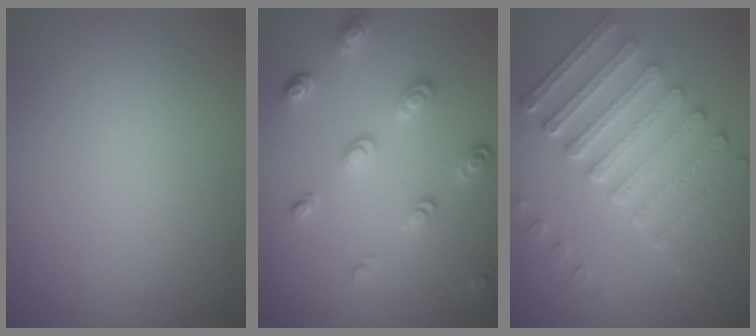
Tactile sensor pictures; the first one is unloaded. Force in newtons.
{"total": 3.4, "press": 2.6, "slide": 2.2}
{"total": 7.9, "press": 6.1, "slide": 5.0}